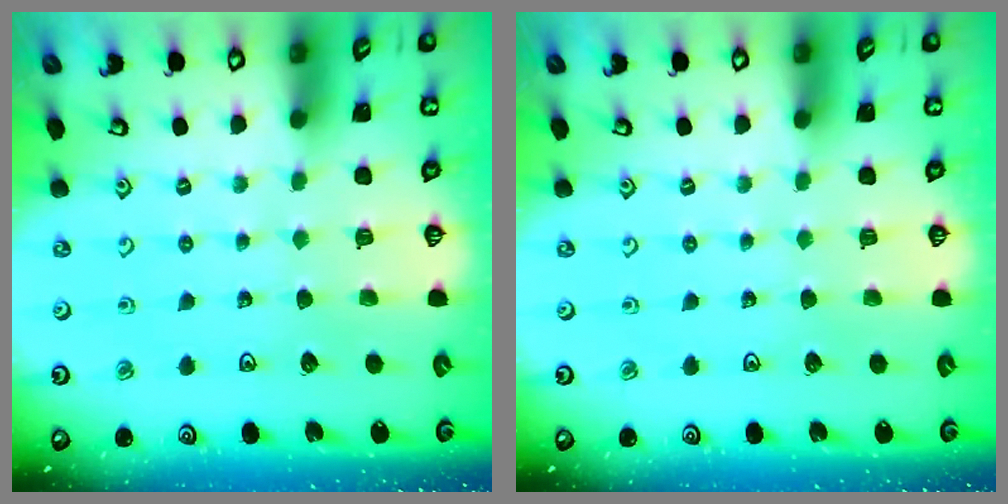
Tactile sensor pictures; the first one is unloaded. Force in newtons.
{"total": 0.0}